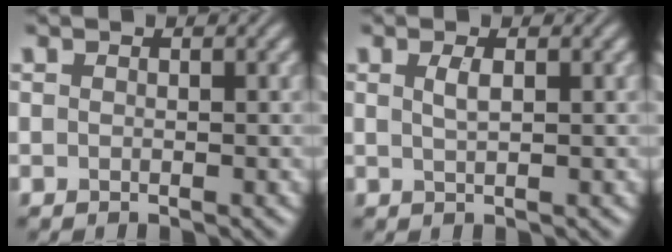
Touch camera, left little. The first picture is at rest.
{"total": 1.4, "force": [0.5, 0.4, 1.2], "torque": [-0.025, 0.003, 0.008]}